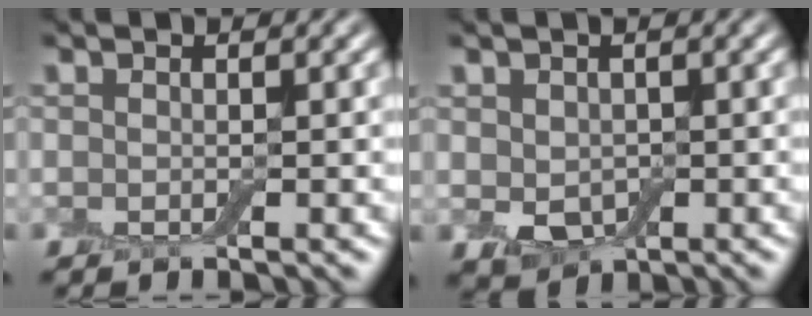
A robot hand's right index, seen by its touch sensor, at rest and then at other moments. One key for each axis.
{"total": 2.7, "fx": 0.1, "fy": 2.1, "fz": 1.7, "tx": -0.033, "ty": -0.007, "tz": 0.004}